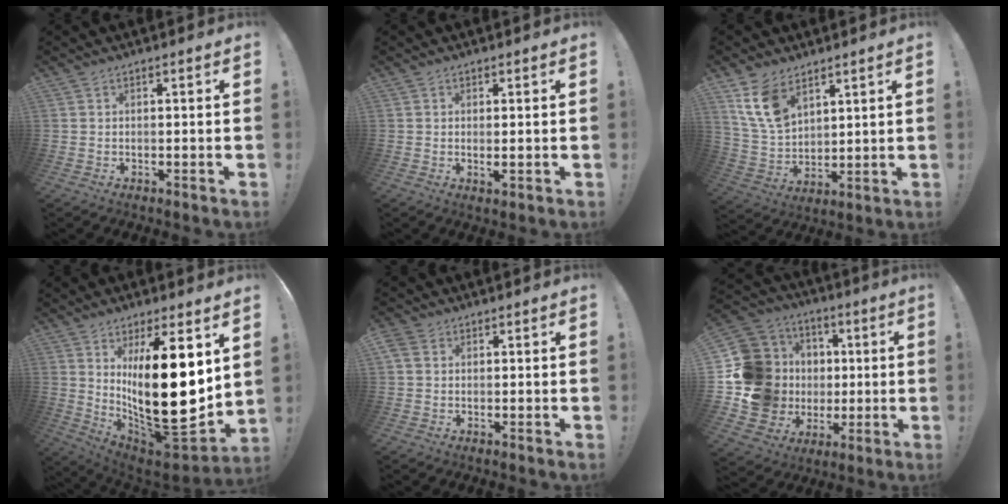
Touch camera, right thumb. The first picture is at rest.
{"total": 1.7, "force": [0.3, 0.3, 1.6], "torque": [-0.020, -0.005, 0.005]}
{"total": 11.8, "force": [7.2, 7.1, 6.1], "torque": [-0.124, -0.032, 0.144]}
{"total": 25.1, "force": [4.5, 9.3, 22.9], "torque": [-0.381, -0.064, 0.081]}
{"total": 3.2, "force": [1.1, 2.3, 1.8], "torque": [-0.035, 0.006, 0.025]}
{"total": 21.0, "force": [1.0, 18.8, 9.2], "torque": [-0.198, -0.002, 0.073]}